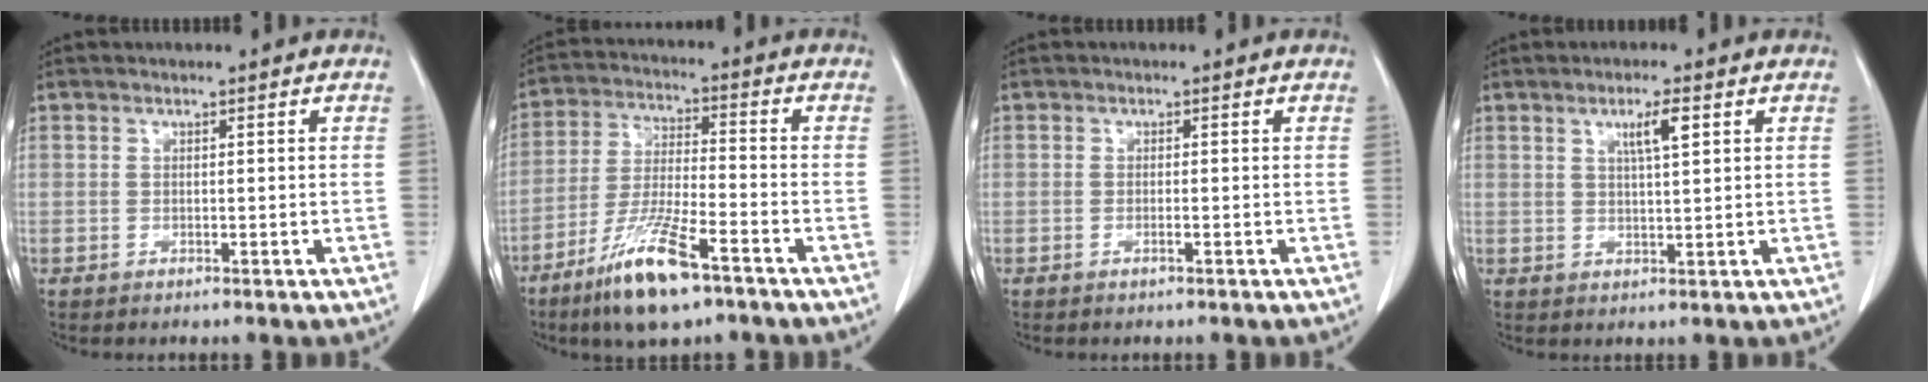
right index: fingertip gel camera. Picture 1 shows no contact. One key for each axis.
{"total": 12.1, "fx": -7.6, "fy": 1.8, "fz": 9.2, "tx": -0.187, "ty": -0.027, "tz": -0.137}
{"total": 0.7, "fx": -0.3, "fy": 0.0, "fz": 0.6, "tx": -0.013, "ty": 0.000, "tz": -0.004}
{"total": 3.7, "fx": 1.6, "fy": 0.2, "fz": 3.3, "tx": -0.055, "ty": 0.000, "tz": 0.028}